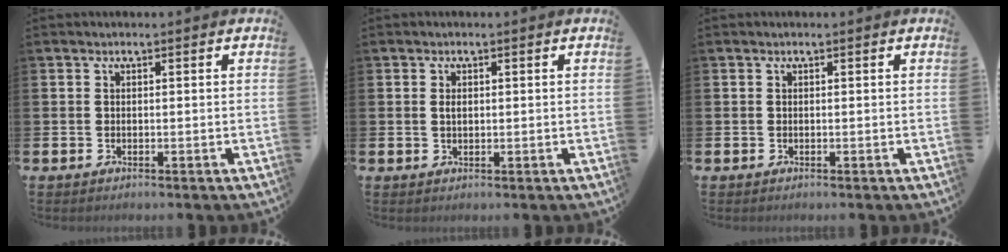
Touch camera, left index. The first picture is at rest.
{"total": 1.1, "force": [0.3, 0.6, 0.8], "torque": [-0.007, 0.002, 0.002]}
{"total": 0.0}